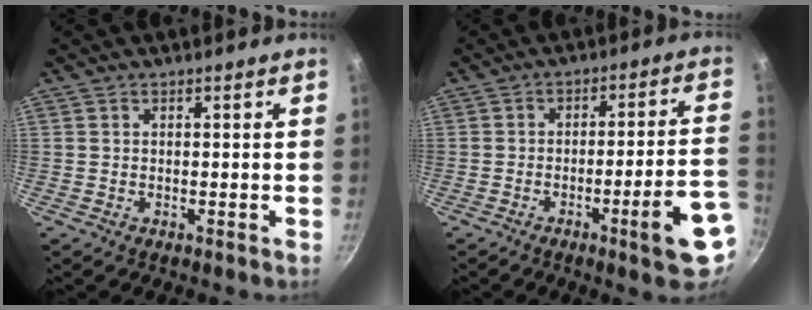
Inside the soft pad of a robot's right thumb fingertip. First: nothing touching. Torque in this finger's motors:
{"motor_torque": [0.68, -0.29, 0.34, 0.23, 0.05]}